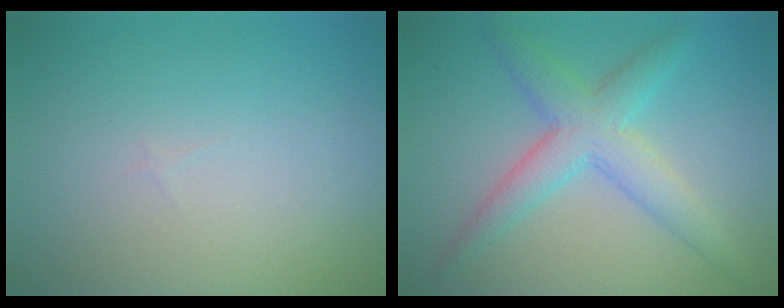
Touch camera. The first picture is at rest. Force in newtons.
{"total": 4.8, "press": 4.8, "slide": 0.2}